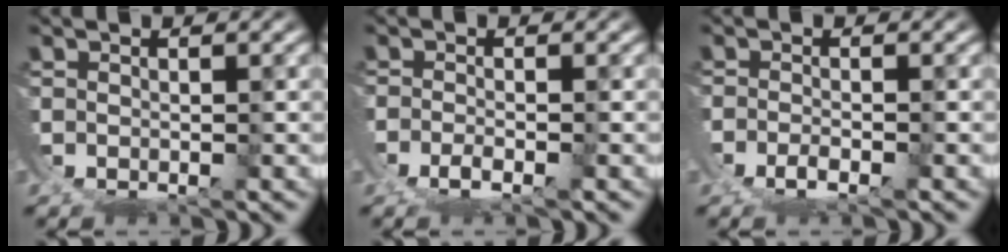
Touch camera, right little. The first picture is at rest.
{"total": 1.8, "force": [-1.5, 0.2, 1.0], "torque": [-0.013, -0.002, -0.035]}
{"total": 1.8, "force": [-1.6, 0.2, 0.9], "torque": [-0.011, -0.001, -0.036]}